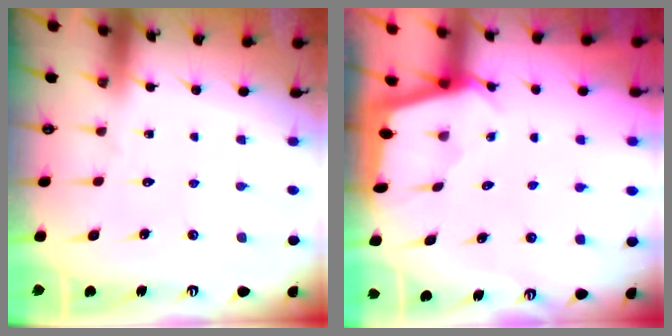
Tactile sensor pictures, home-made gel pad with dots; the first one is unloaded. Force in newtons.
{"total": 1.8, "press": 1.7, "slide": 0.1}